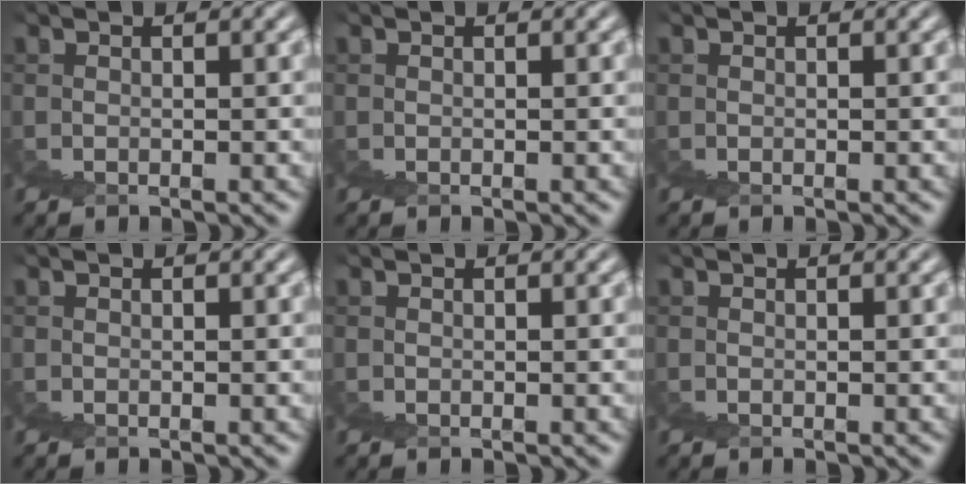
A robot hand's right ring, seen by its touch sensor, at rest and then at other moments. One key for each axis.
{"total": 0.0}
{"total": 0.0}
{"total": 0.0}
{"total": 0.0}
{"total": 0.0}